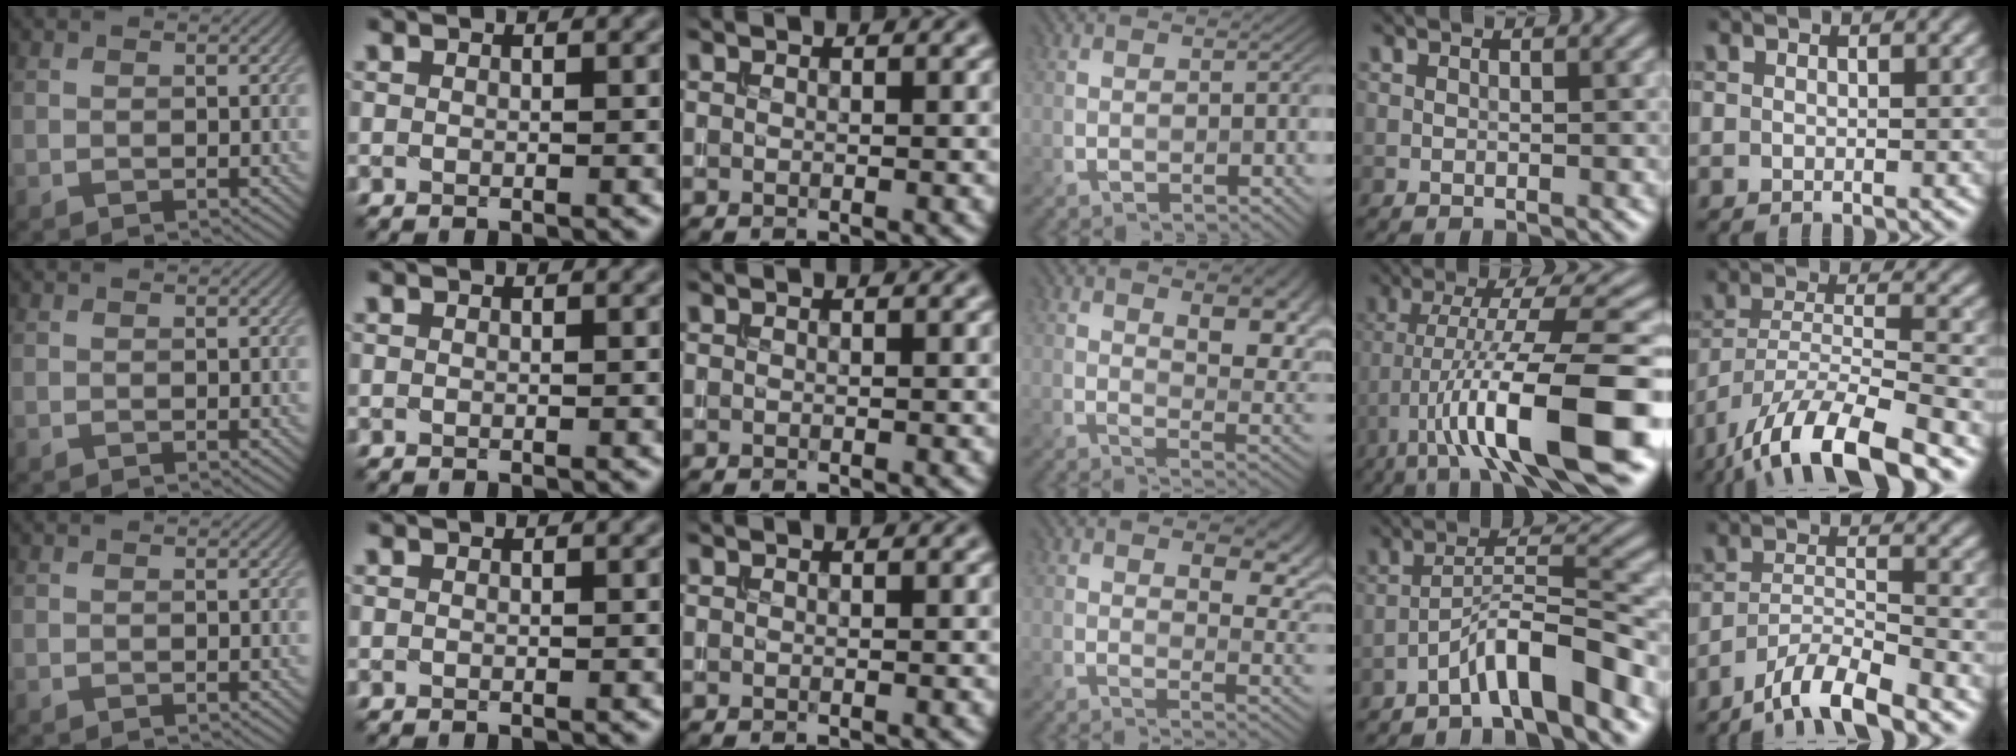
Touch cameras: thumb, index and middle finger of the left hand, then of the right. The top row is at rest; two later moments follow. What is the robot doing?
{"motion": "extract", "object": "bucket"}